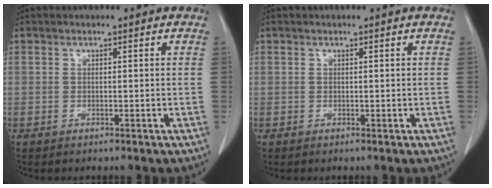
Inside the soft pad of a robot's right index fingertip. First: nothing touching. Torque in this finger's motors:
{"motor_torque": [-0.01, 0.00, 0.00, 0.00]}